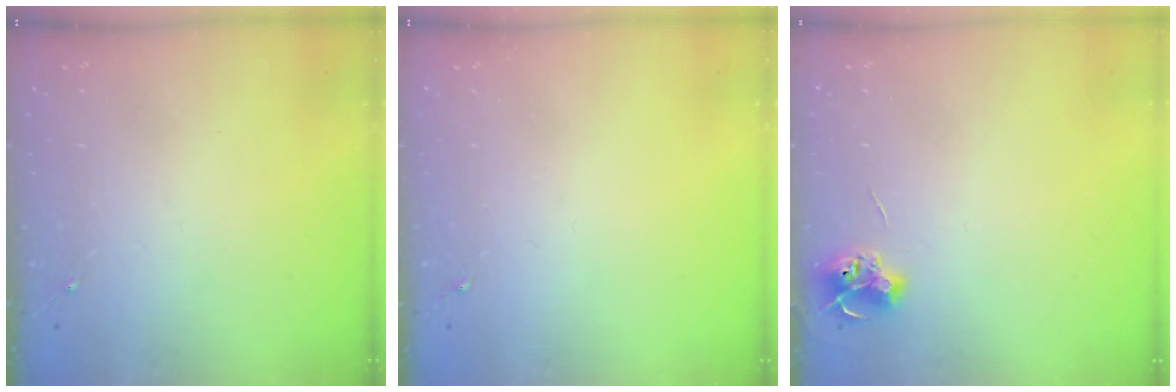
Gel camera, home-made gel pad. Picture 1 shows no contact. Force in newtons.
{"total": 0.0}
{"total": 6.5, "press": 6.5, "slide": 0.8}